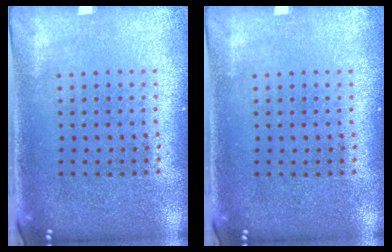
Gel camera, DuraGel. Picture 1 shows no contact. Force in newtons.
{"total": 0.0}